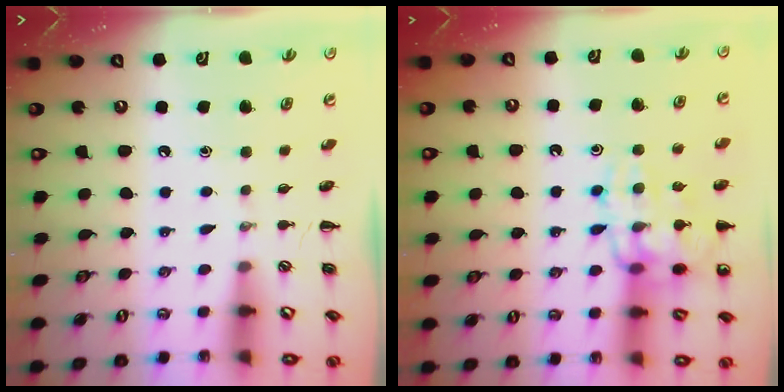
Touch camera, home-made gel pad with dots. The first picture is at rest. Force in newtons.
{"total": 16.3, "press": 16.1, "slide": 2.3}